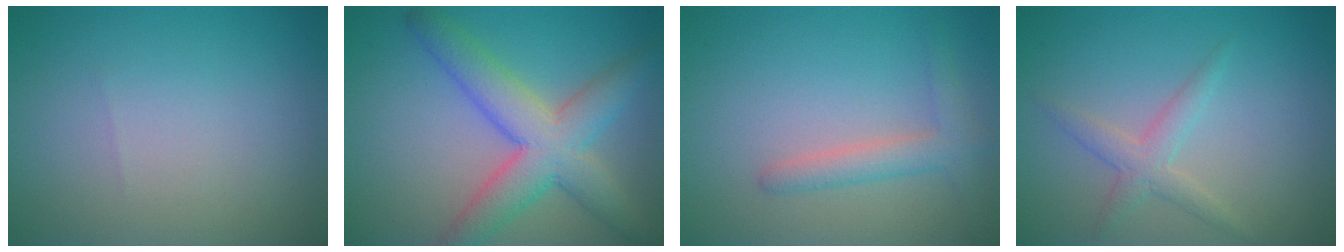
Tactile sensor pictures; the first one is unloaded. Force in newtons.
{"total": 7.0, "press": 7.0, "slide": 0.3}
{"total": 2.6, "press": 2.6, "slide": 0.2}
{"total": 2.2, "press": 2.2, "slide": 0.1}